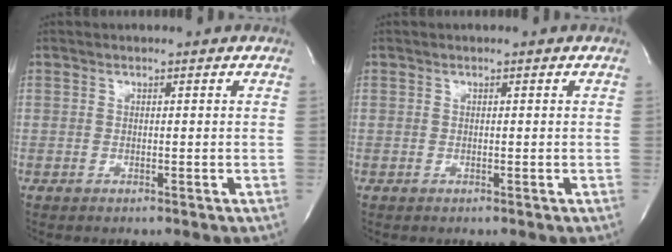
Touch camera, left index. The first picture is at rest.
{"total": 0.0}